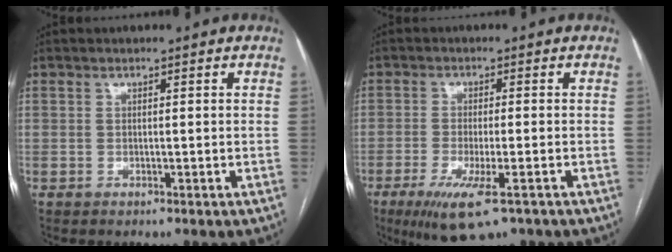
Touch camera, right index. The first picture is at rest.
{"total": 8.8, "force": [-5.1, 1.5, 7.0], "torque": [-0.127, -0.026, -0.082]}